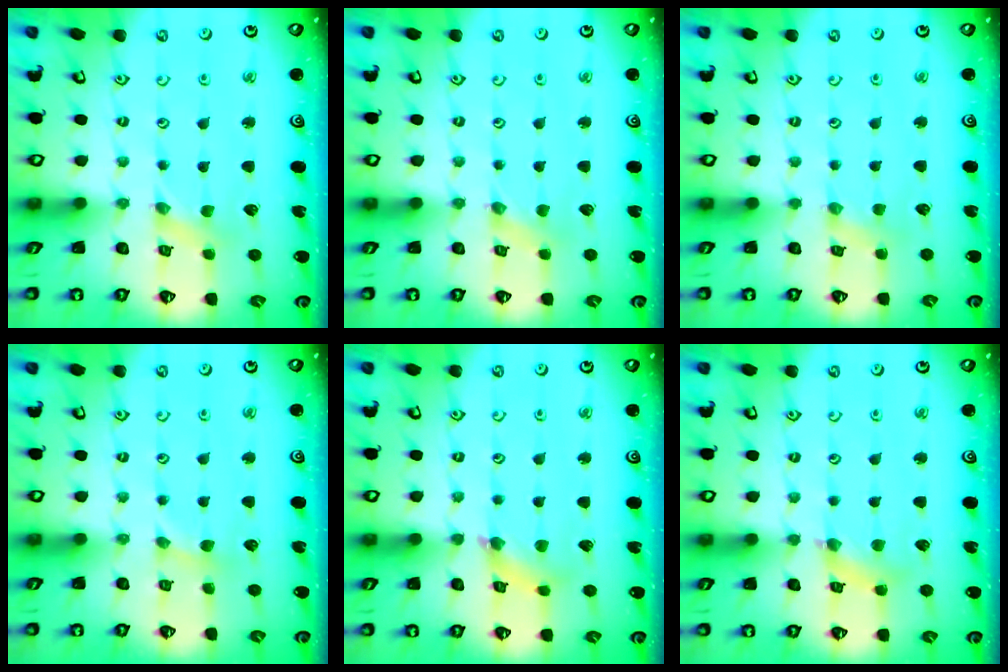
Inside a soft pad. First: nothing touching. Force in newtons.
{"total": 0.0}
{"total": 1.3, "press": 1.2, "slide": 0.2}
{"total": 1.9, "press": 1.8, "slide": 0.4}
{"total": 5.0, "press": 5.0, "slide": 0.5}
{"total": 5.9, "press": 5.8, "slide": 0.7}